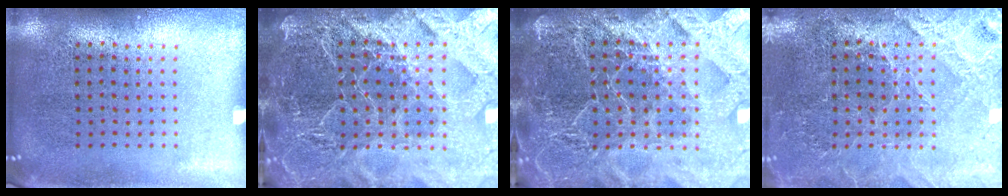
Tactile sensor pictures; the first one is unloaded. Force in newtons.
{"total": 6.3, "press": 5.5, "slide": 3.2}
{"total": 6.4, "press": 5.5, "slide": 3.3}
{"total": 3.4, "press": 3.3, "slide": 0.8}